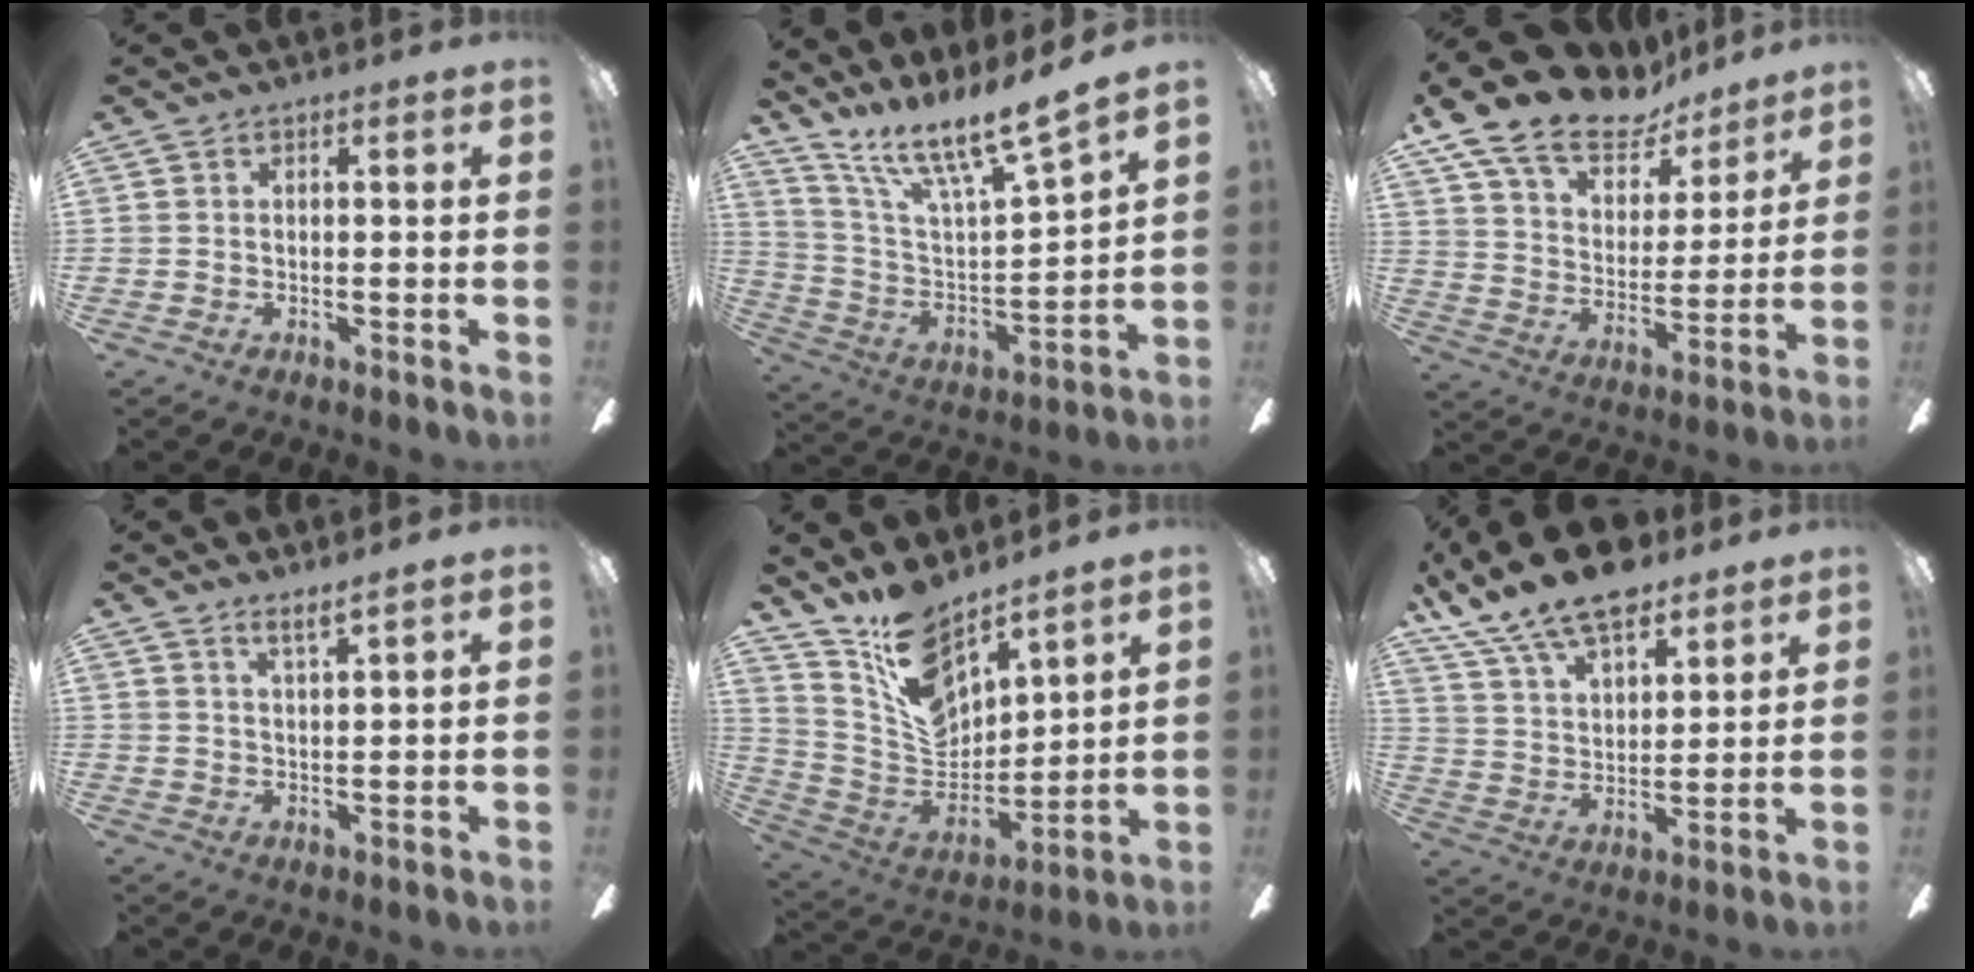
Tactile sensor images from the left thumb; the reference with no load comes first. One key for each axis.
{"total": 15.7, "fx": 13.6, "fy": 1.1, "fz": 7.8, "tx": -0.156, "ty": -0.108, "tz": 0.229}
{"total": 16.4, "fx": 12.8, "fy": 7.5, "fz": 7.0, "tx": -0.132, "ty": -0.089, "tz": 0.229}
{"total": 3.3, "fx": 3.1, "fy": -0.3, "fz": 1.2, "tx": -0.031, "ty": -0.019, "tz": 0.056}
{"total": 15.0, "fx": 11.7, "fy": 7.0, "fz": 6.2, "tx": -0.136, "ty": -0.076, "tz": 0.223}
{"total": 16.2, "fx": 12.0, "fy": 6.9, "fz": 8.5, "tx": -0.162, "ty": -0.064, "tz": 0.217}